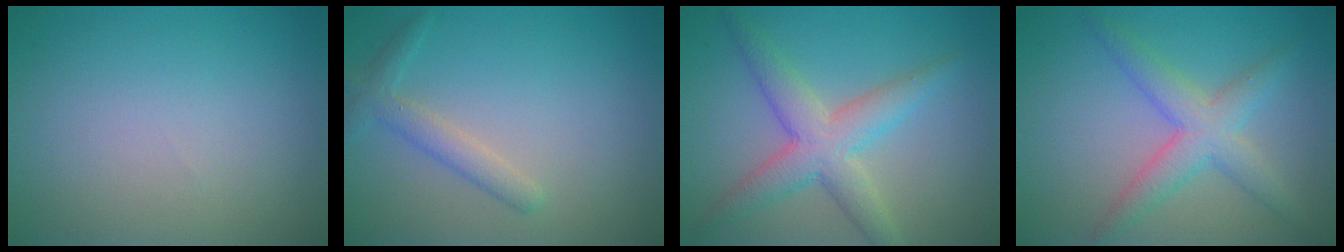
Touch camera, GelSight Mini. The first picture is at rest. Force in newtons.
{"total": 2.2, "press": 2.2, "slide": 0.1}
{"total": 5.0, "press": 5.0, "slide": 0.1}
{"total": 3.0, "press": 3.0, "slide": 0.3}